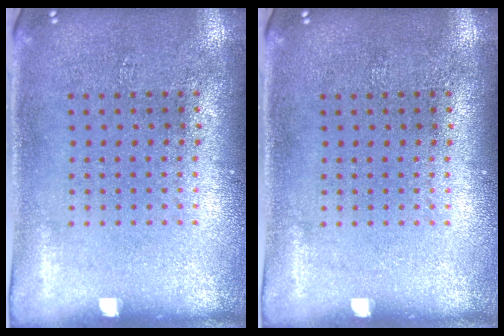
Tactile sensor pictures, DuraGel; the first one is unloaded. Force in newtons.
{"total": 0.0}